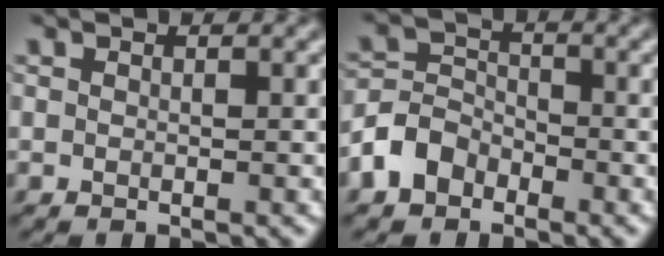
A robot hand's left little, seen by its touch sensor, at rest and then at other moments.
{"total": 3.7, "force": [-2.3, 2.5, 1.2], "torque": [-0.030, 0.008, -0.052]}